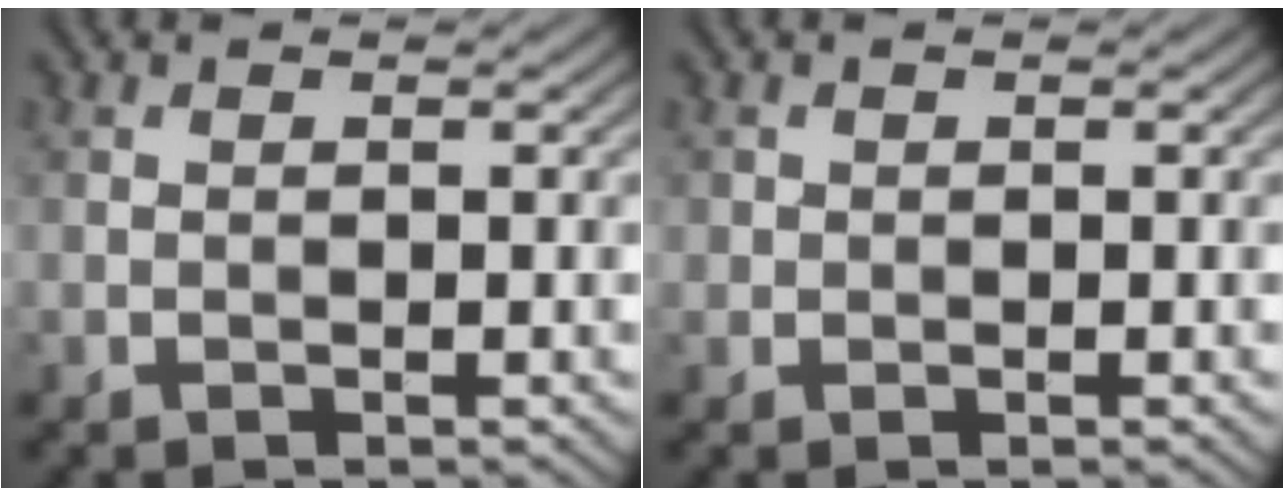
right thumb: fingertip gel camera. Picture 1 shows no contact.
{"total": 0.9, "force": [0.2, 0.9, 0.1], "torque": [0.000, -0.003, 0.002]}